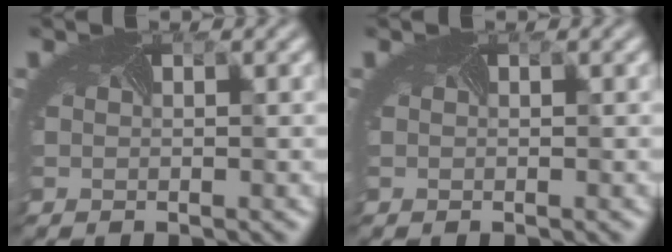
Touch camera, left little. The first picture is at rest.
{"total": 0.0}